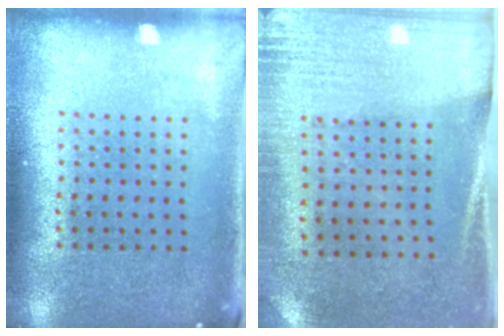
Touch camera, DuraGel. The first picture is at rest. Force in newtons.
{"total": 2.7, "press": 2.4, "slide": 1.4}